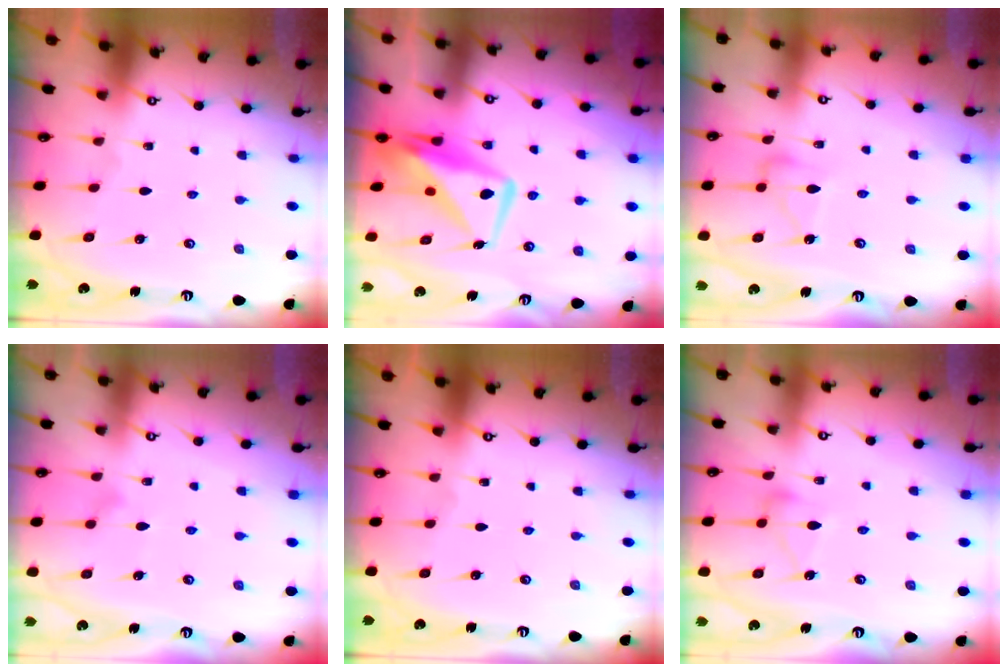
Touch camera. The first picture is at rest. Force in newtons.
{"total": 11.4, "press": 11.4, "slide": 0.8}
{"total": 7.0, "press": 7.0, "slide": 0.5}
{"total": 8.0, "press": 7.9, "slide": 0.5}
{"total": 0.0}
{"total": 8.4, "press": 8.4, "slide": 0.4}